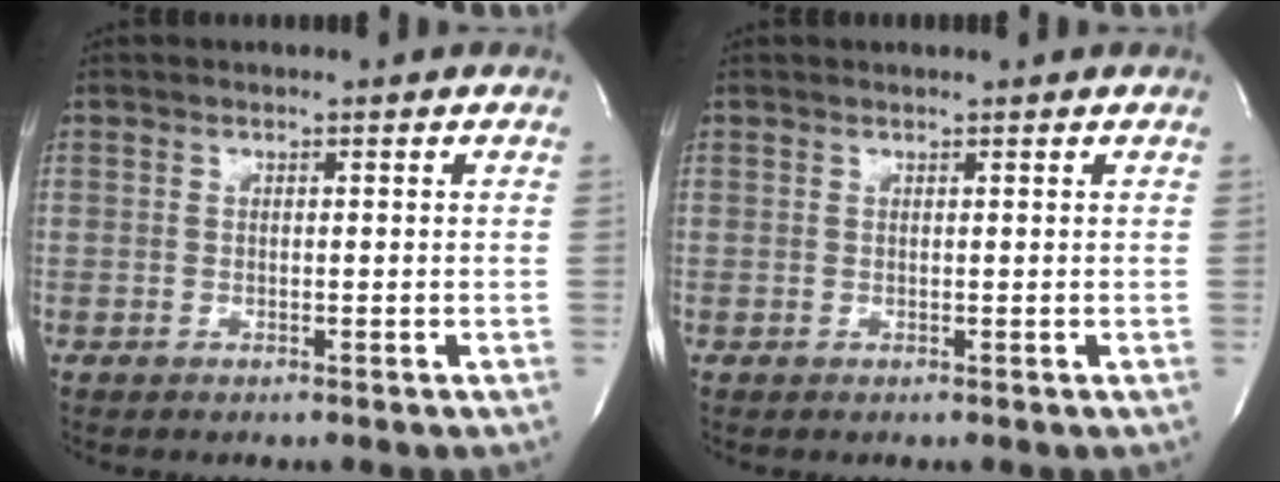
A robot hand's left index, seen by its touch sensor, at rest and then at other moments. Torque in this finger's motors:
{"motor_torque": [0.22, -0.15, -0.02, -0.01]}